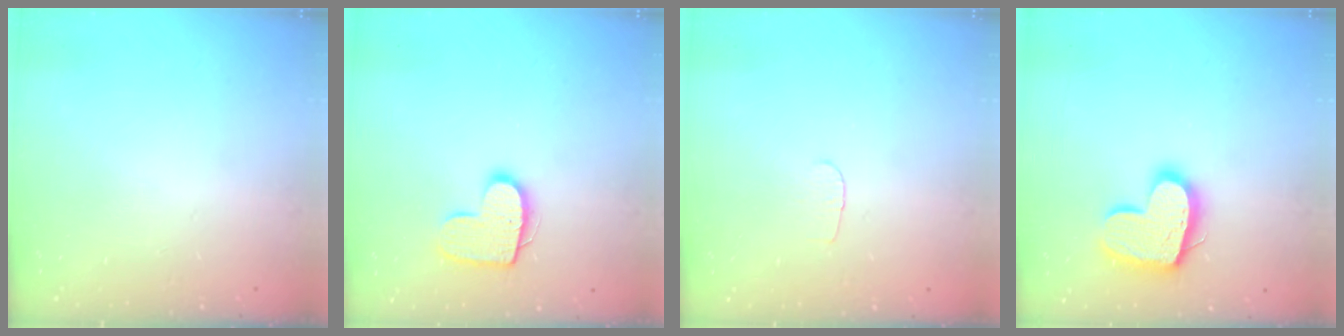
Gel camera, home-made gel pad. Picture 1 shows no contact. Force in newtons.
{"total": 11.8, "press": 11.8, "slide": 0.6}
{"total": 2.9, "press": 2.8, "slide": 0.3}
{"total": 15.1, "press": 15.0, "slide": 1.0}